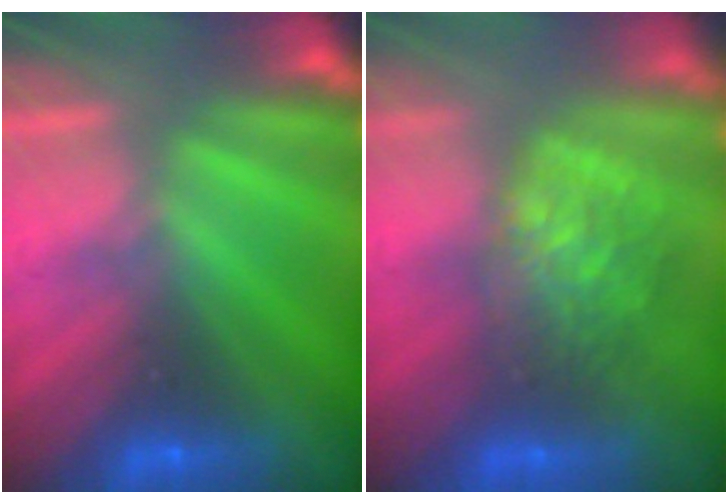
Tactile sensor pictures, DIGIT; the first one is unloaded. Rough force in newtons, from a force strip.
{"total": 7.0}